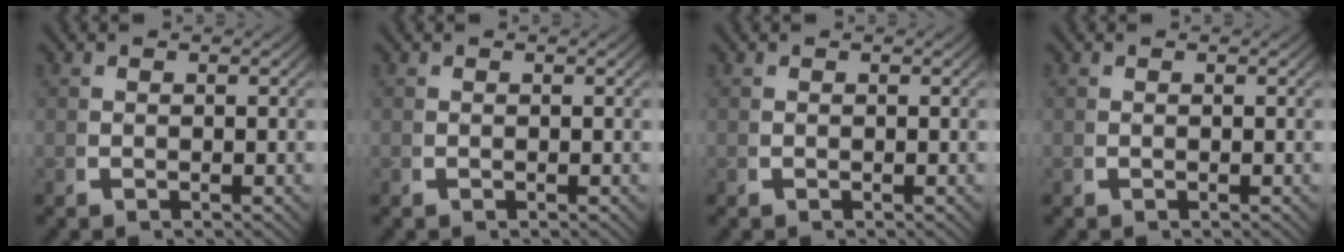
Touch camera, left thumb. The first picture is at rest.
{"total": 0.0}
{"total": 0.0}
{"total": 0.0}